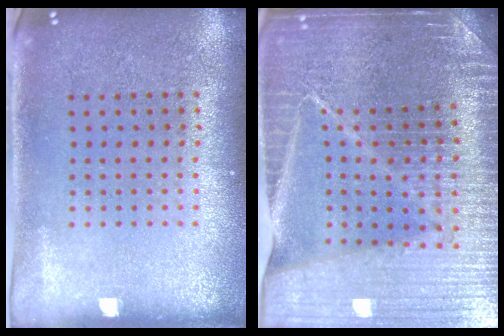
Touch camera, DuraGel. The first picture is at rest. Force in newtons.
{"total": 5.0, "press": 4.6, "slide": 1.9}